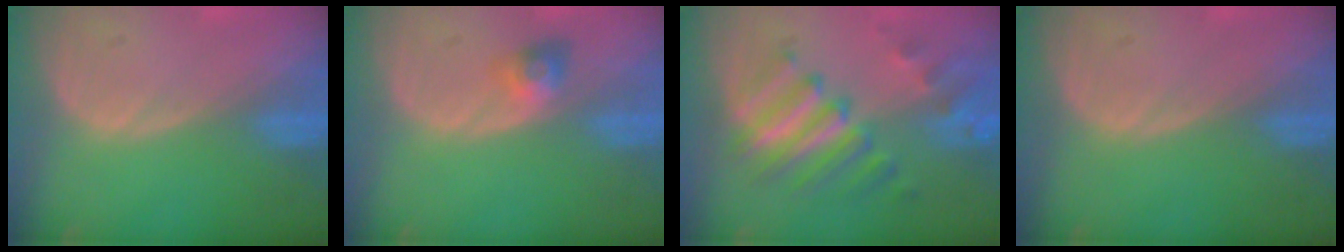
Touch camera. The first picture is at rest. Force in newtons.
{"total": 3.0, "press": 2.7, "slide": 1.3}
{"total": 9.5, "press": 8.3, "slide": 4.7}
{"total": 0.0}